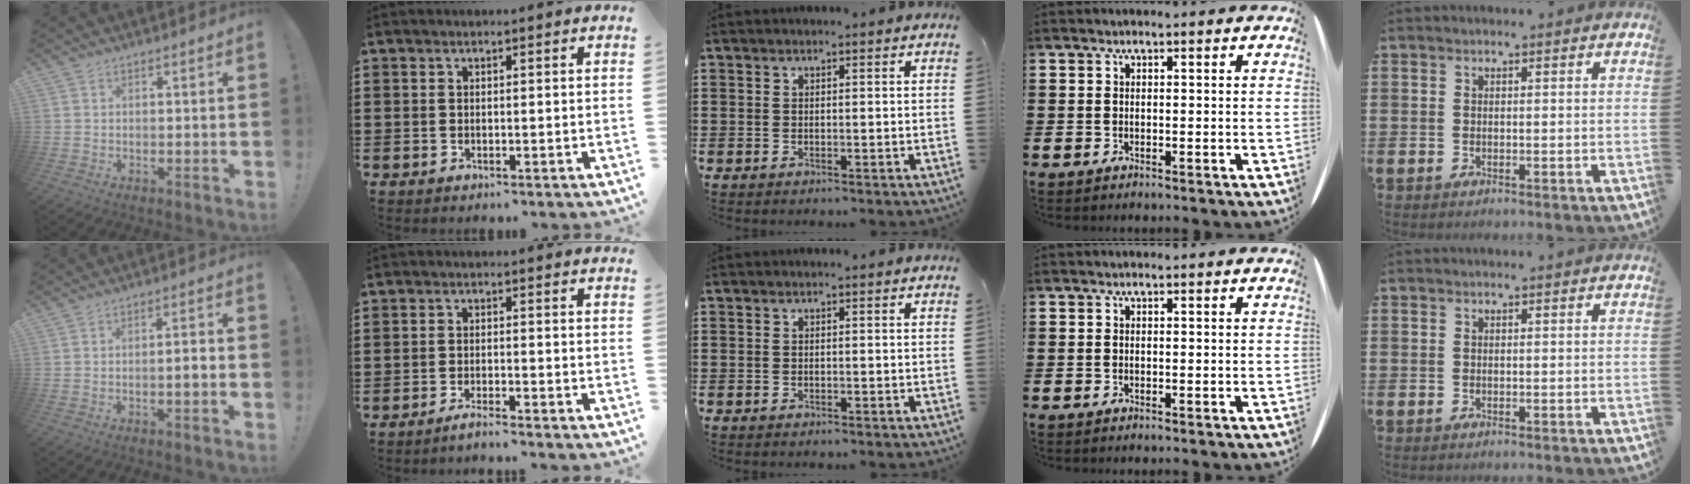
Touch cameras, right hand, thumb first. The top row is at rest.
{"thumb": {"total": 3.1, "force": [-1.2, -0.2, 2.8], "torque": [-0.048, 0.000, -0.021]}, "index": {"total": 2.1, "force": [-2.0, -0.4, 0.6], "torque": [-0.010, -0.002, -0.037]}}